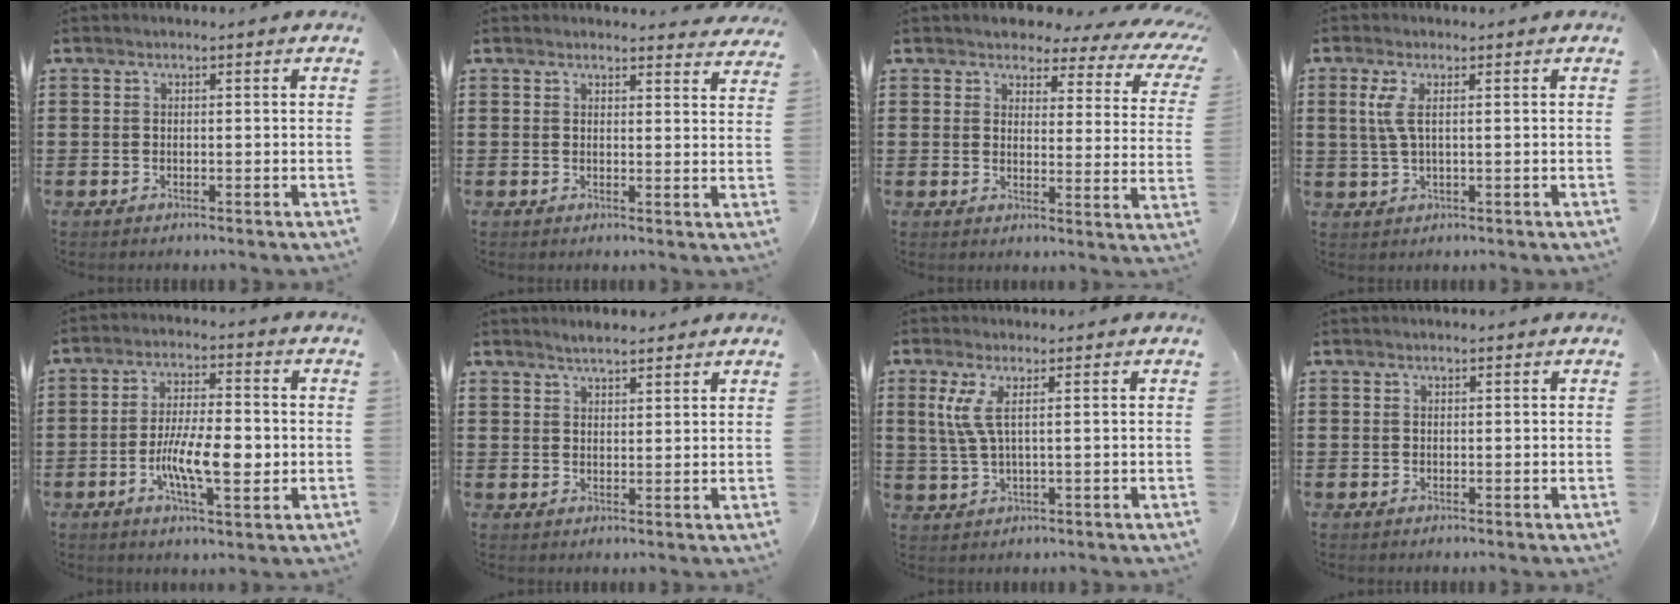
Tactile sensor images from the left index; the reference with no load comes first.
{"total": 2.3, "force": [2.3, 0.2, 0.0], "torque": [0.001, -0.010, 0.042]}
{"total": 3.5, "force": [3.1, 1.6, 0.8], "torque": [-0.038, -0.014, 0.047]}
{"total": 3.1, "force": [0.7, 0.6, 2.9], "torque": [-0.076, -0.005, 0.007]}
{"total": 9.5, "force": [-2.0, 3.3, 8.7], "torque": [-0.171, -0.005, -0.036]}
{"total": 2.4, "force": [2.4, 0.2, 0.1], "torque": [-0.008, -0.001, 0.046]}
{"total": 3.8, "force": [1.2, 0.3, 3.6], "torque": [-0.098, -0.013, 0.013]}
{"total": 0.0}